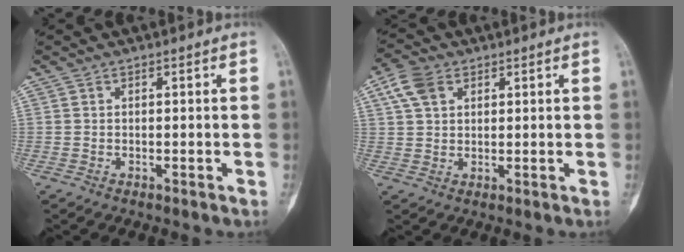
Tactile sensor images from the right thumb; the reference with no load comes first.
{"total": 4.9, "force": [2.6, 2.6, 3.2], "torque": [-0.064, 0.003, 0.050]}